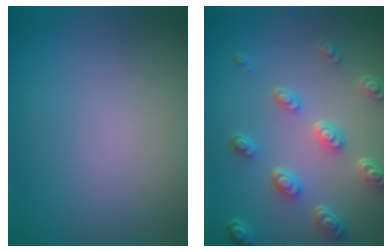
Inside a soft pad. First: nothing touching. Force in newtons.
{"total": 5.1, "press": 3.8, "slide": 3.3}